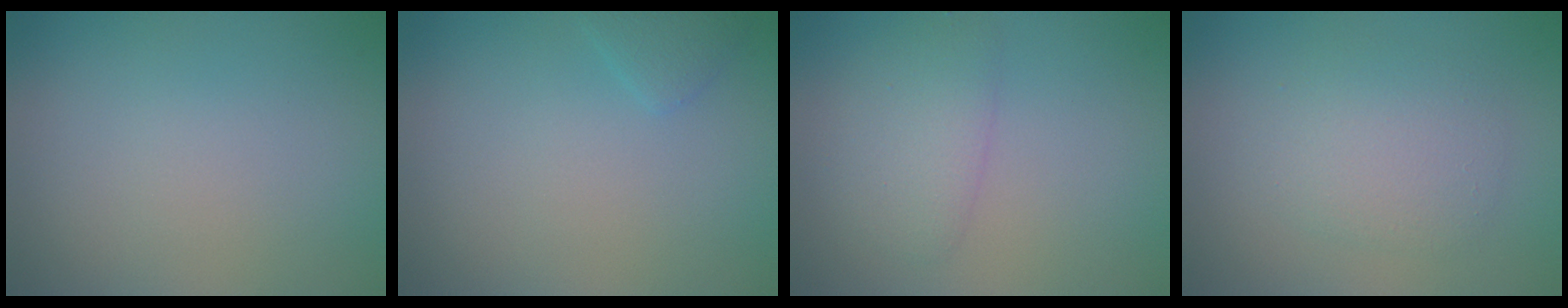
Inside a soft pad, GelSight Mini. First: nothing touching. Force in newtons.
{"total": 1.1, "press": 1.1, "slide": 0.1}
{"total": 2.6, "press": 2.6, "slide": 0.1}
{"total": 2.9, "press": 2.9, "slide": 0.1}